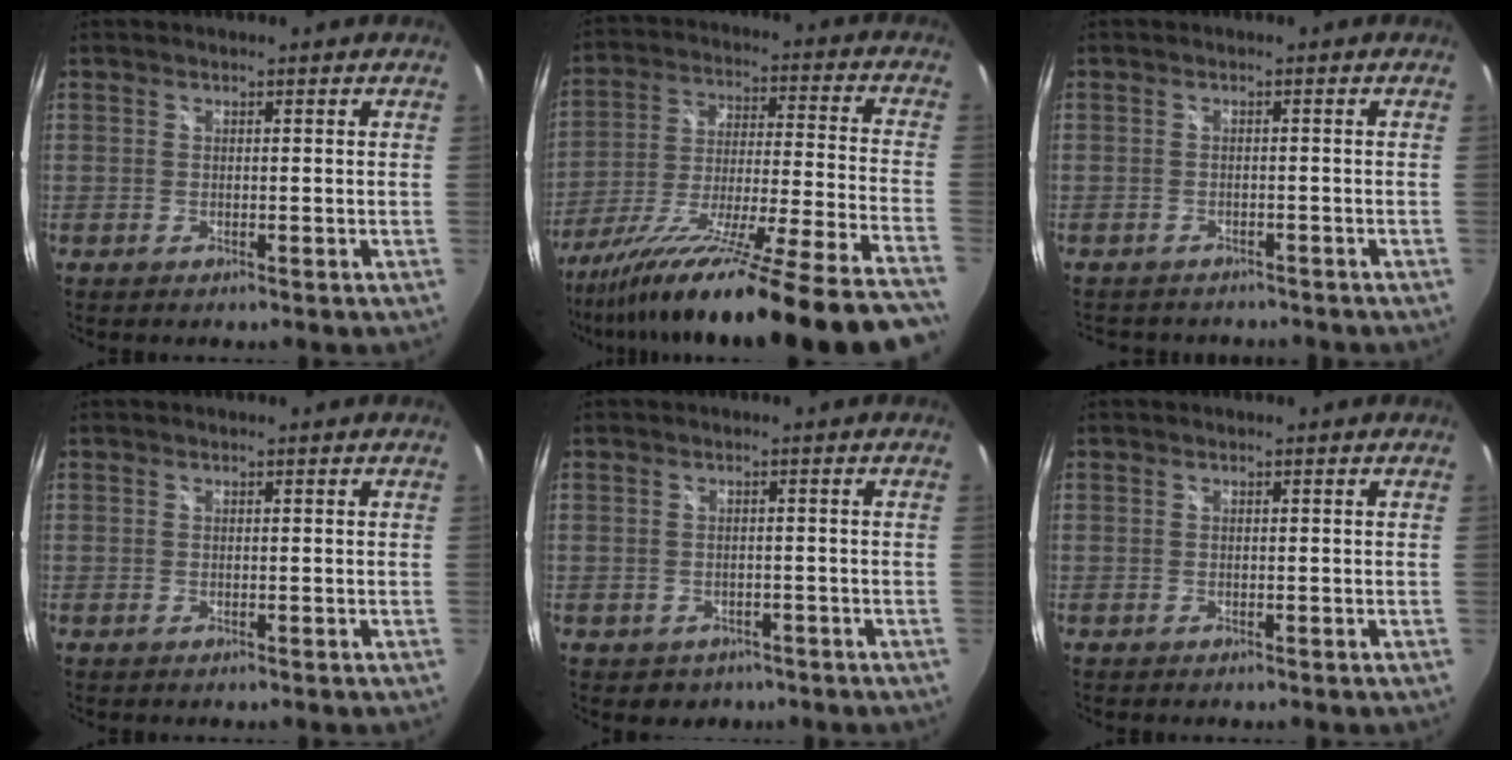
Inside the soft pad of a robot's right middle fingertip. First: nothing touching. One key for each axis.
{"total": 33.1, "fx": -28.3, "fy": -2.7, "fz": 16.9, "tx": -0.244, "ty": -0.112, "tz": -0.441}
{"total": 5.6, "fx": -5.0, "fy": 2.2, "fz": 1.5, "tx": -0.036, "ty": -0.013, "tz": -0.070}
{"total": 0.0}
{"total": 3.6, "fx": -2.0, "fy": 2.9, "fz": 0.9, "tx": -0.028, "ty": -0.005, "tz": -0.021}
{"total": 0.0}